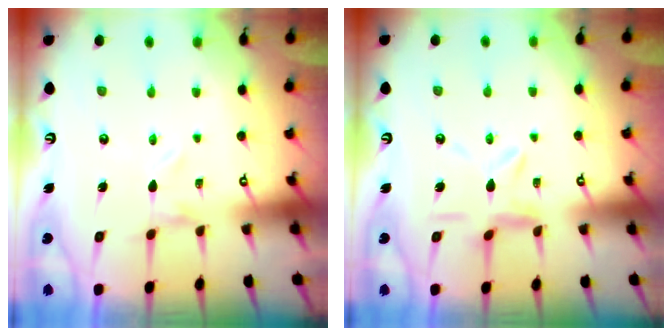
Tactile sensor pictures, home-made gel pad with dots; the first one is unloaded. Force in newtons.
{"total": 7.8, "press": 7.8, "slide": 0.7}